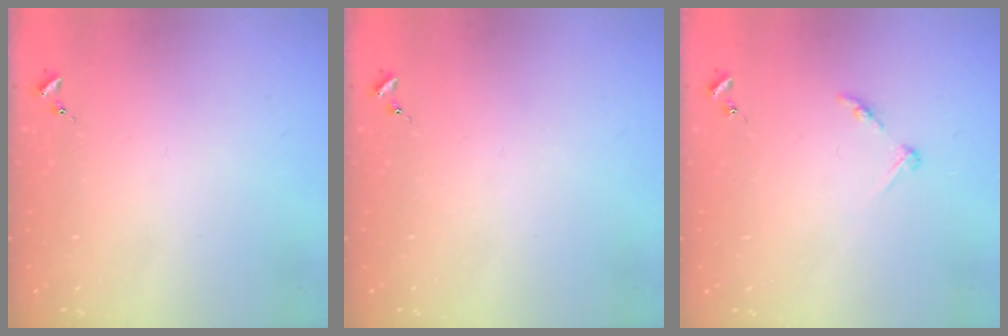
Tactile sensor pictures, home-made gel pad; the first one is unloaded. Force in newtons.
{"total": 0.0}
{"total": 5.2, "press": 5.2, "slide": 0.6}